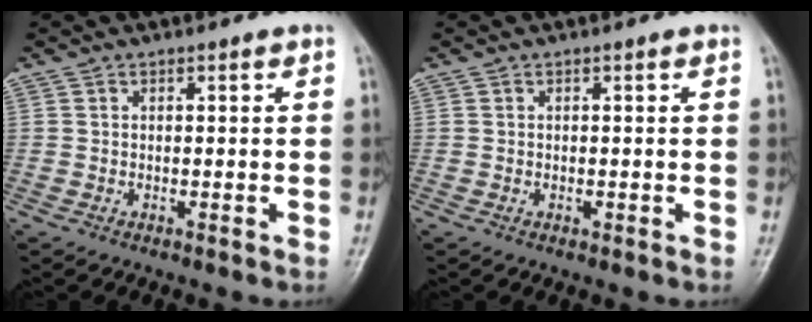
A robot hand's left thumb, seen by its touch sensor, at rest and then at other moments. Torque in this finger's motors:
{"motor_torque": [-0.03, 0.03, 0.05, 0.01, 0.00]}